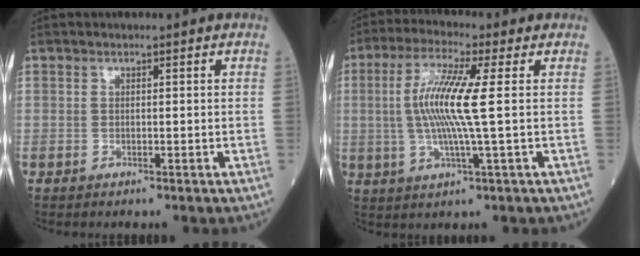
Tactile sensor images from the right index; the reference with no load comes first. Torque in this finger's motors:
{"motor_torque": [1.06, -0.01, 0.76, 0.21]}